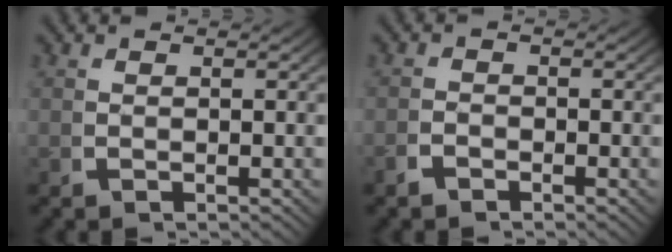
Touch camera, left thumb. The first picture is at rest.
{"total": 1.2, "force": [-1.0, 0.6, 0.0], "torque": [0.003, -0.005, -0.022]}